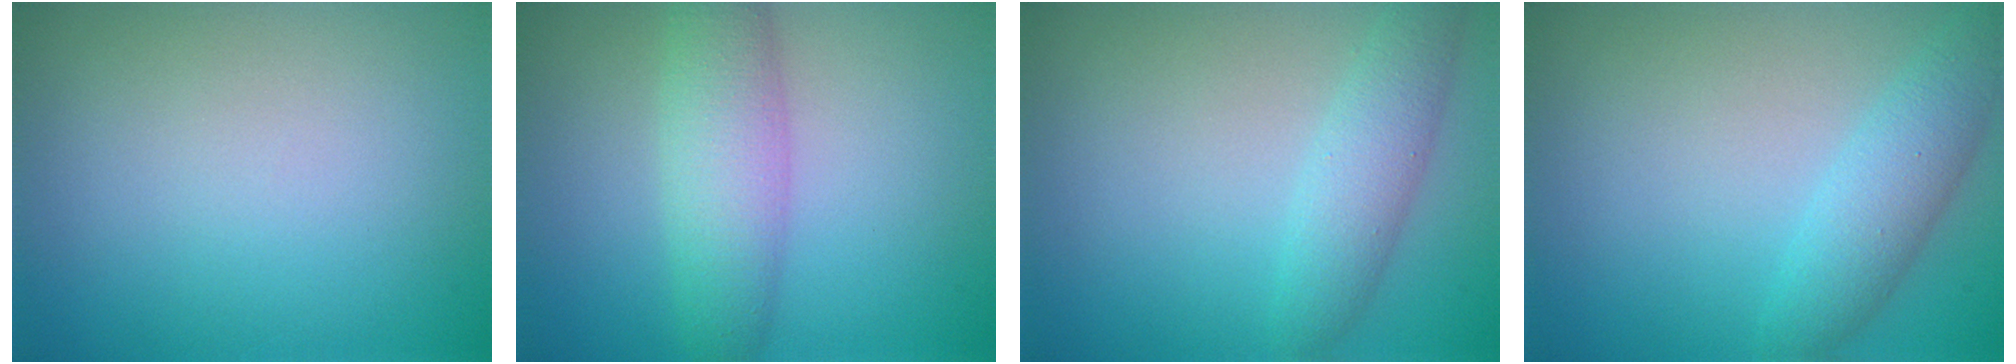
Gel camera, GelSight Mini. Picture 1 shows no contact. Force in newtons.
{"total": 4.3, "press": 4.3, "slide": 0.1}
{"total": 2.9, "press": 2.9, "slide": 0.2}
{"total": 3.0, "press": 3.0, "slide": 0.2}